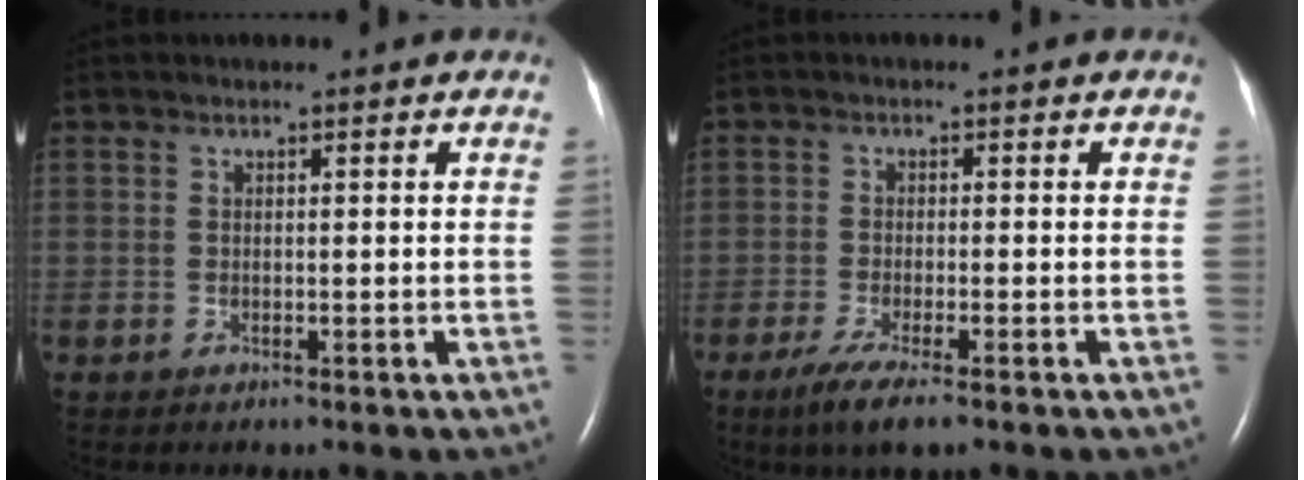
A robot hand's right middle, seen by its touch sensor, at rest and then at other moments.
{"total": 5.4, "force": [-3.5, 0.7, 4.1], "torque": [-0.082, -0.016, -0.059]}